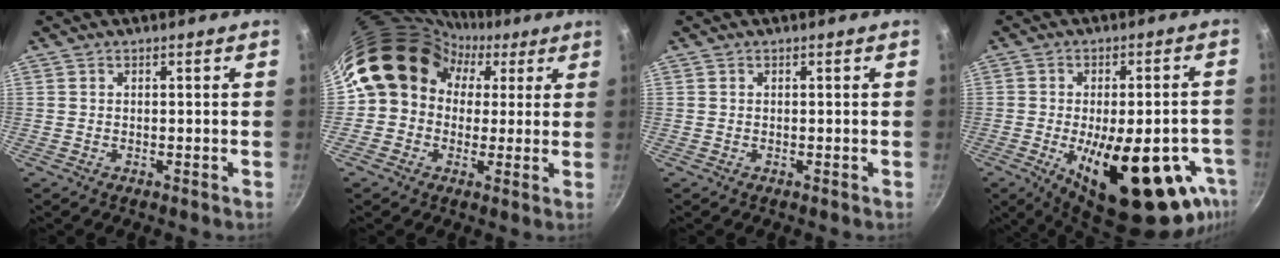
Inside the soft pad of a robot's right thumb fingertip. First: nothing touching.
{"total": 16.3, "force": [3.0, 14.1, 7.5], "torque": [-0.093, 0.053, 0.034]}
{"total": 0.0}
{"total": 25.0, "force": [-8.8, 10.7, 20.8], "torque": [-0.253, 0.005, -0.107]}